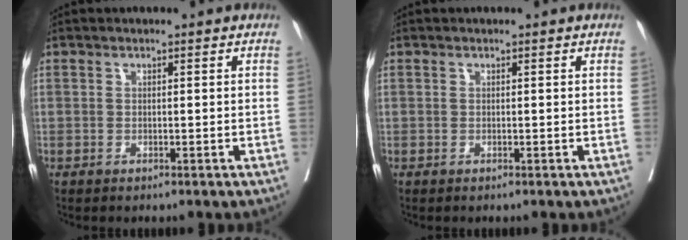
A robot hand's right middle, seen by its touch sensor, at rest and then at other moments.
{"total": 0.0}